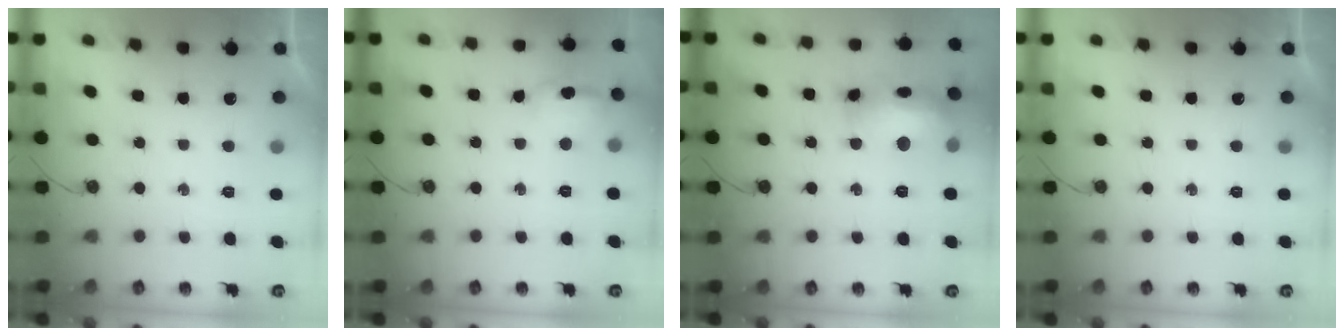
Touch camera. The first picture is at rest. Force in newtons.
{"total": 10.6, "press": 10.5, "slide": 1.5}
{"total": 17.7, "press": 17.6, "slide": 1.4}
{"total": 0.0}